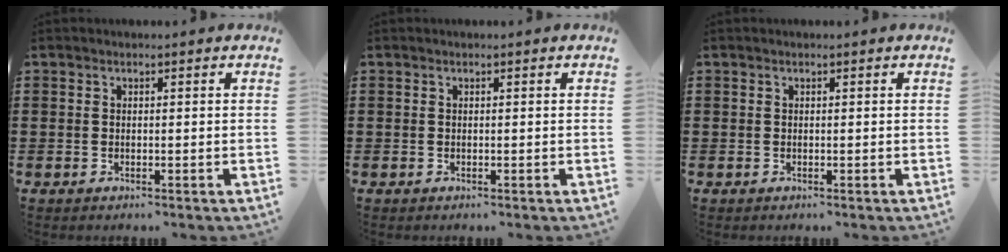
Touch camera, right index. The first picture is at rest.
{"total": 0.0}
{"total": 0.0}